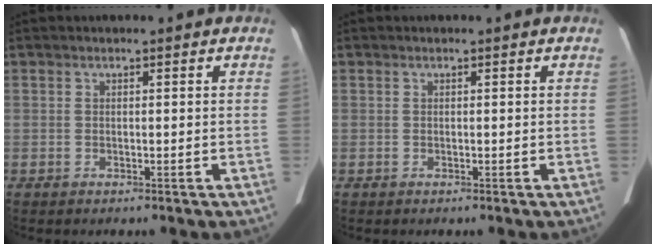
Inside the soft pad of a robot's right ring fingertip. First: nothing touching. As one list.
[{"total": 0.0}]